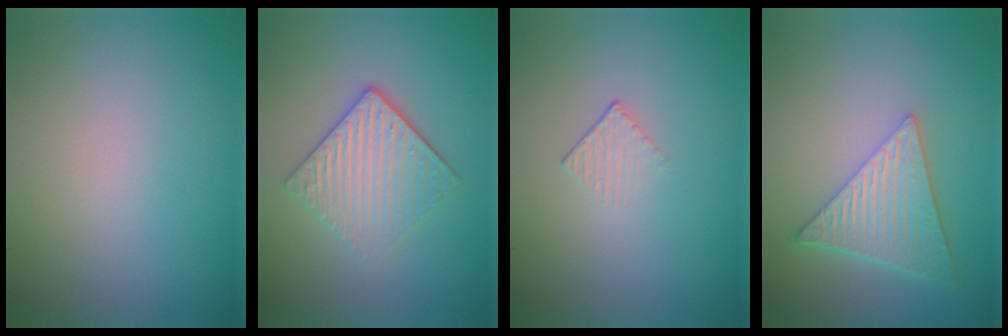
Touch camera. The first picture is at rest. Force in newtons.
{"total": 4.1, "press": 3.4, "slide": 2.3}
{"total": 1.2, "press": 0.4, "slide": 1.2}
{"total": 6.9, "press": 4.9, "slide": 4.8}